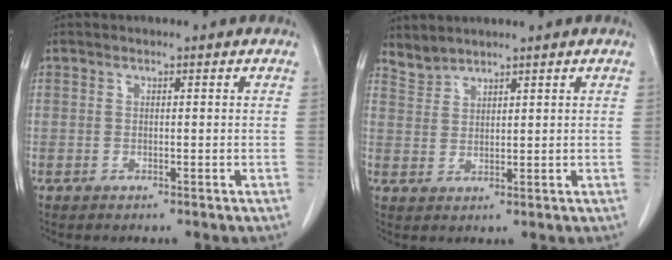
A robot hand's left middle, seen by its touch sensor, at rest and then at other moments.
{"total": 2.6, "force": [2.6, 0.2, -0.3], "torque": [0.001, 0.005, 0.058]}